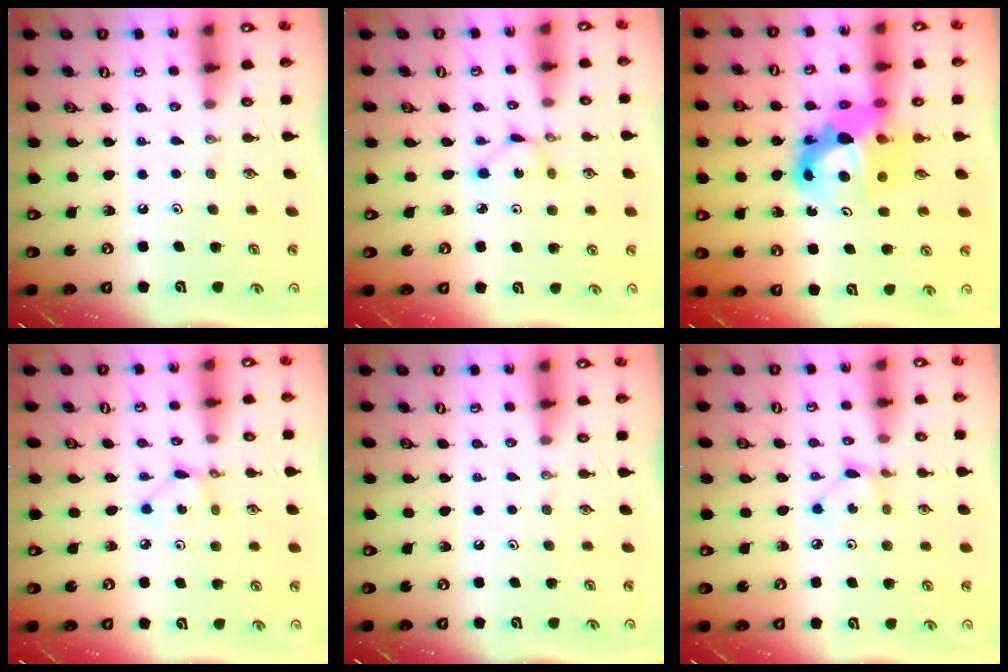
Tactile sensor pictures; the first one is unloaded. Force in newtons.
{"total": 1.9, "press": 1.9, "slide": 0.2}
{"total": 14.0, "press": 13.9, "slide": 1.0}
{"total": 2.7, "press": 2.7, "slide": 0.1}
{"total": 0.0}
{"total": 2.6, "press": 2.6, "slide": 0.0}